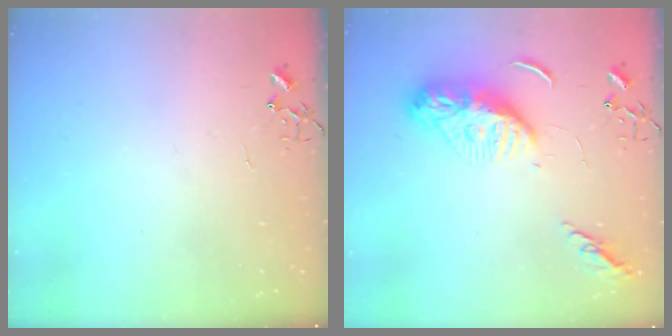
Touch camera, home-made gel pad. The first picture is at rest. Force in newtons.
{"total": 12.9, "press": 12.8, "slide": 1.1}